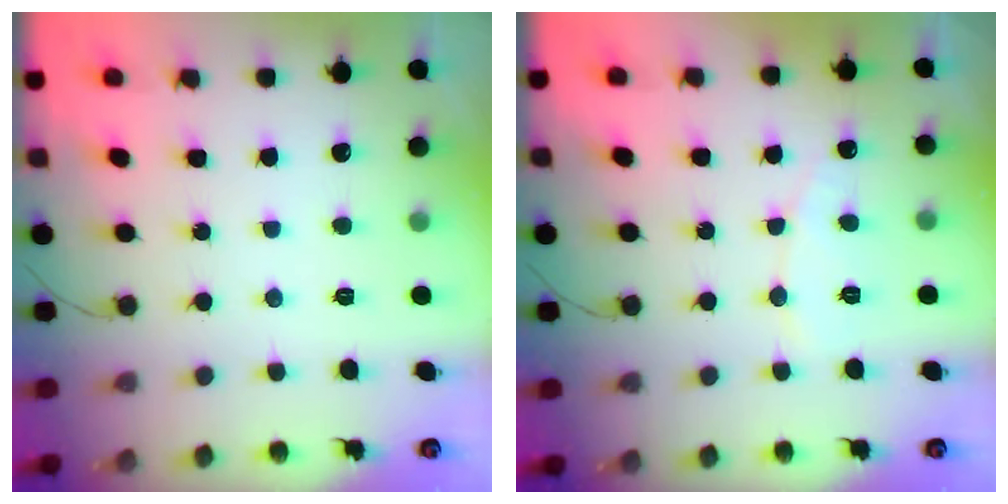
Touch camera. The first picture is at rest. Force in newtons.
{"total": 5.7, "press": 5.7, "slide": 0.5}